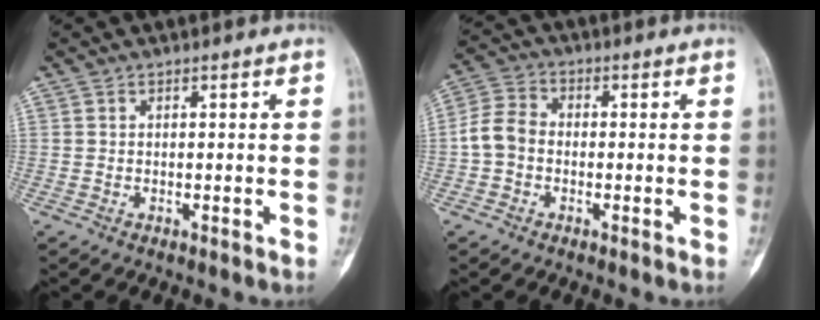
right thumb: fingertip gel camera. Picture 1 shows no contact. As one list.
[{"total": 6.0, "force": [-1.1, 4.7, 3.6], "torque": [-0.064, 0.019, -0.033]}]